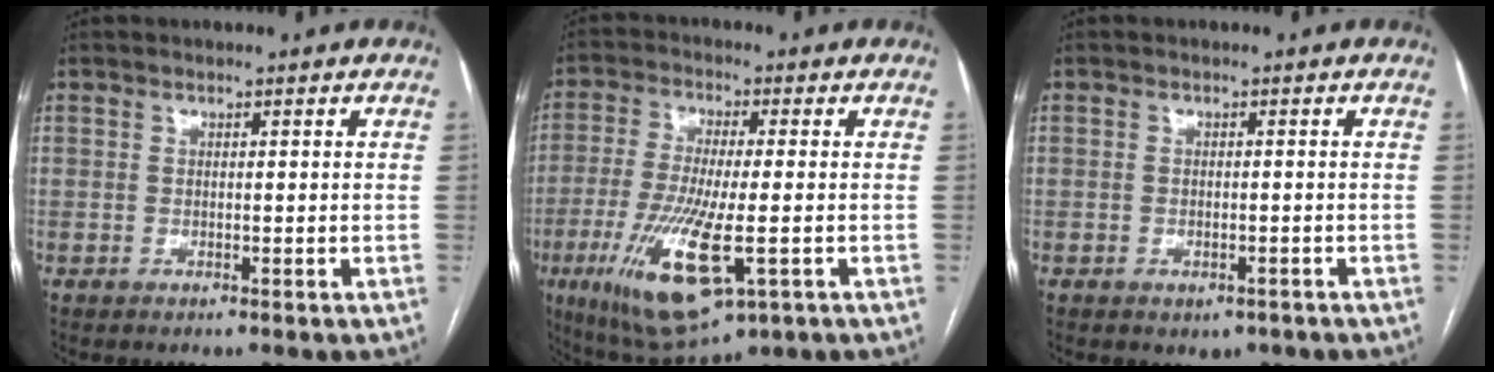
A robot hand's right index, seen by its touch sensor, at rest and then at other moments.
{"total": 14.7, "force": [-4.8, 3.3, 13.5], "torque": [-0.271, -0.033, -0.073]}
{"total": 2.3, "force": [-1.3, 1.5, 1.1], "torque": [-0.006, 0.001, -0.006]}